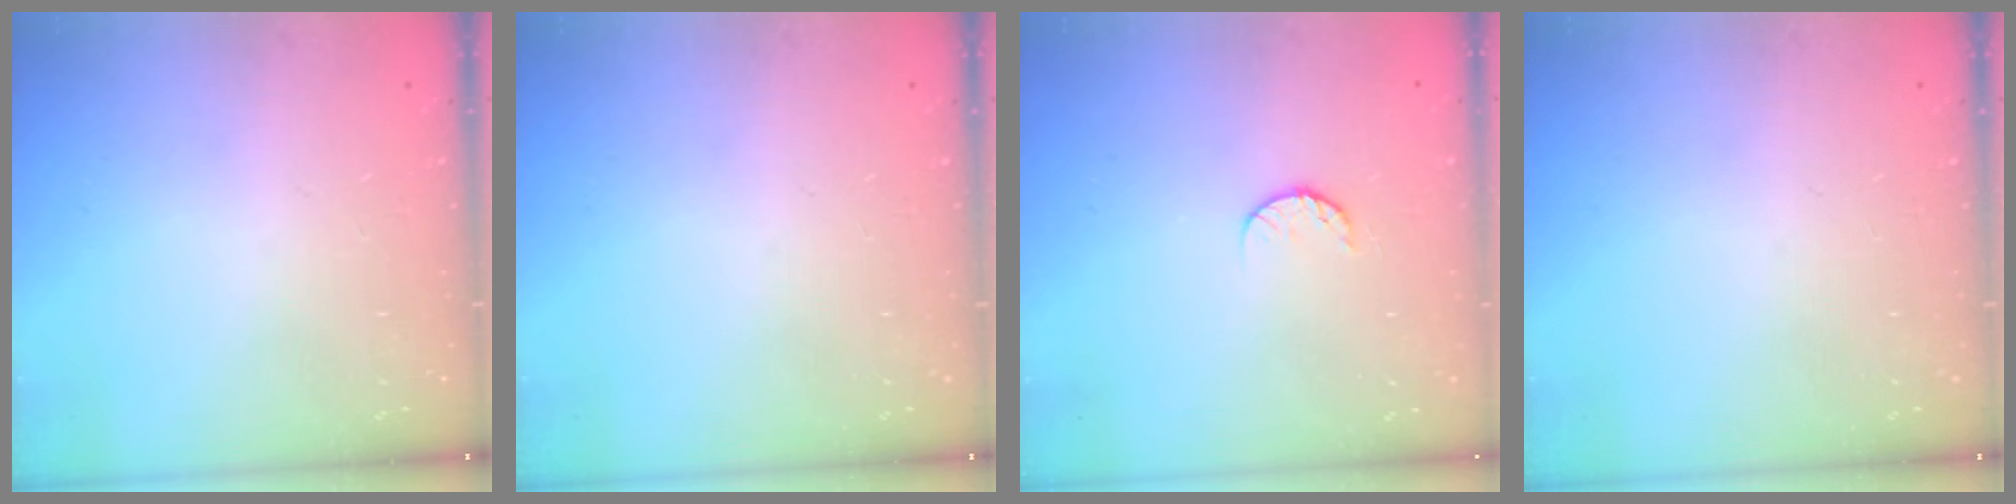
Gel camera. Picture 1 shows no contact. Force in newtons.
{"total": 0.0}
{"total": 6.6, "press": 6.6, "slide": 0.7}
{"total": 0.0}